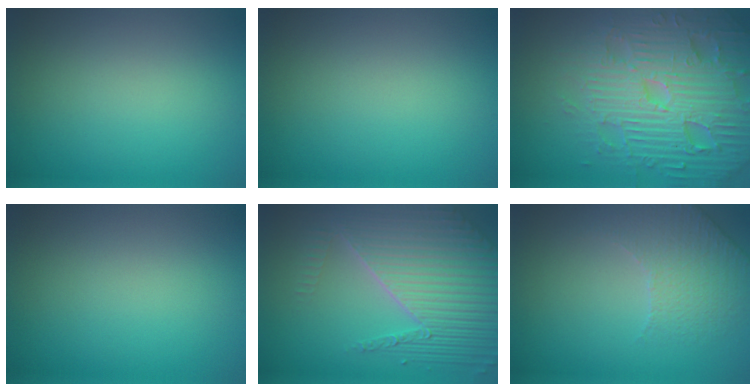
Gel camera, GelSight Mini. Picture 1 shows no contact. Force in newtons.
{"total": 0.0}
{"total": 7.8, "press": 7.6, "slide": 1.9}
{"total": 0.0}
{"total": 8.9, "press": 5.8, "slide": 6.7}
{"total": 2.2, "press": 2.0, "slide": 1.0}